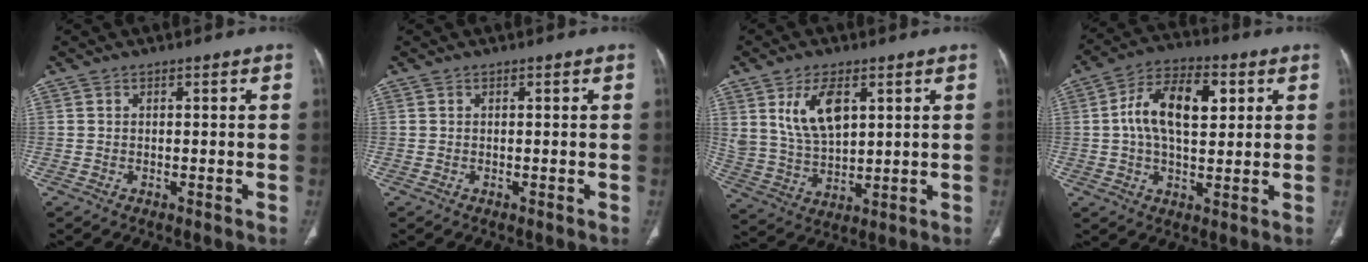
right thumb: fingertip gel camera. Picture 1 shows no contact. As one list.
[{"total": 0.0}, {"total": 10.6, "force": [4.3, 5.6, 7.9], "torque": [-0.140, -0.019, 0.094]}, {"total": 13.3, "force": [2.8, 7.2, 10.8], "torque": [-0.179, 0.012, 0.042]}]